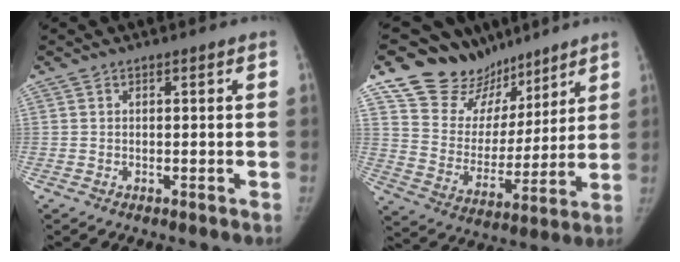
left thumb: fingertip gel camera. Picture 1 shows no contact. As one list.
[{"total": 17.1, "force": [13.5, 9.9, 3.4], "torque": [-0.006, -0.088, 0.234]}]